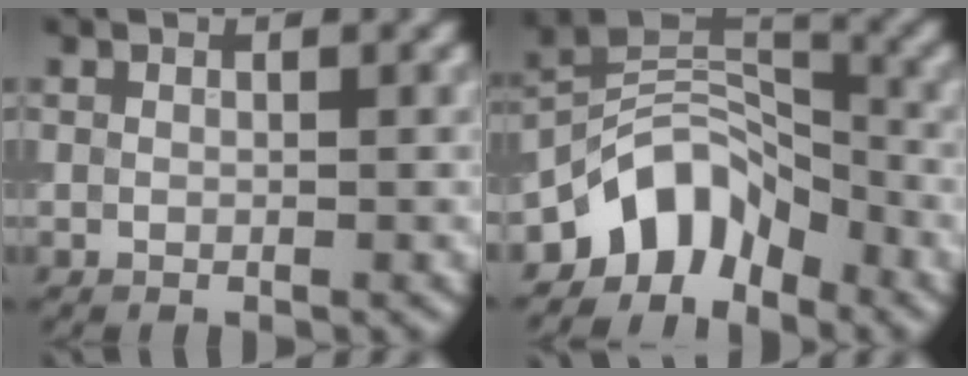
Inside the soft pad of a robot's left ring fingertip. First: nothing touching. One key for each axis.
{"total": 6.2, "fx": -4.5, "fy": 3.4, "fz": 2.5, "tx": -0.026, "ty": 0.006, "tz": -0.089}